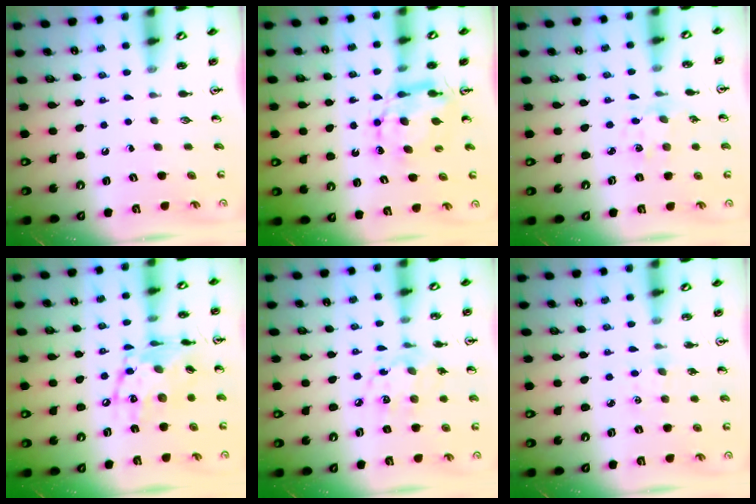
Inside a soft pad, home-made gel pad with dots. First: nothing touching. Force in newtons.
{"total": 7.3, "press": 7.3, "slide": 0.6}
{"total": 2.0, "press": 1.9, "slide": 0.4}
{"total": 15.6, "press": 15.6, "slide": 0.9}
{"total": 9.1, "press": 9.1, "slide": 0.6}
{"total": 1.1, "press": 1.1, "slide": 0.3}